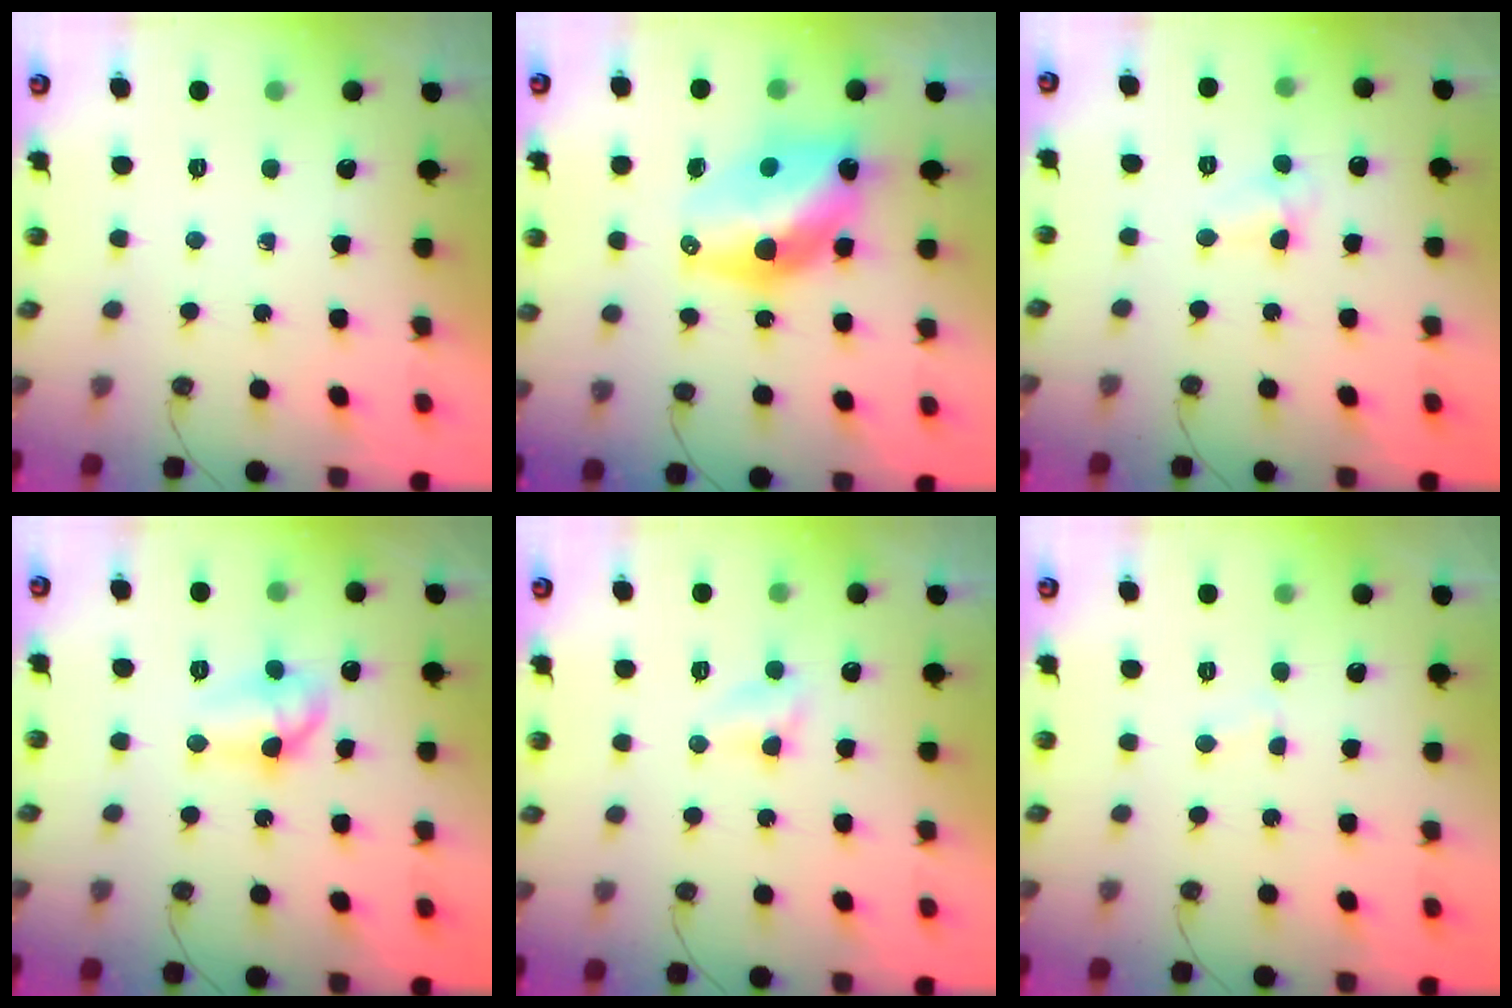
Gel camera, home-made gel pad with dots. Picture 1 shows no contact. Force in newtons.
{"total": 13.1, "press": 13.1, "slide": 0.9}
{"total": 4.1, "press": 4.0, "slide": 0.4}
{"total": 8.8, "press": 8.7, "slide": 1.5}
{"total": 3.5, "press": 3.4, "slide": 0.6}
{"total": 2.0, "press": 2.0, "slide": 0.2}